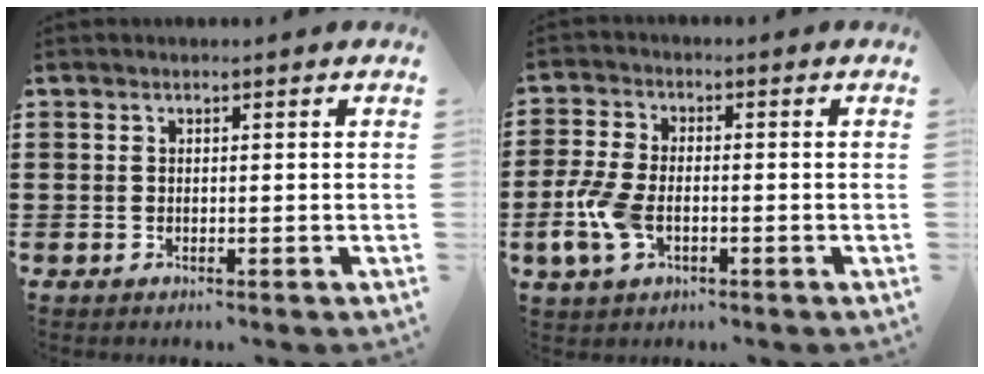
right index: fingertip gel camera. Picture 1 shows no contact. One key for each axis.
{"total": 6.5, "fx": -1.8, "fy": 3.3, "fz": 5.3, "tx": -0.133, "ty": -0.009, "tz": -0.038}